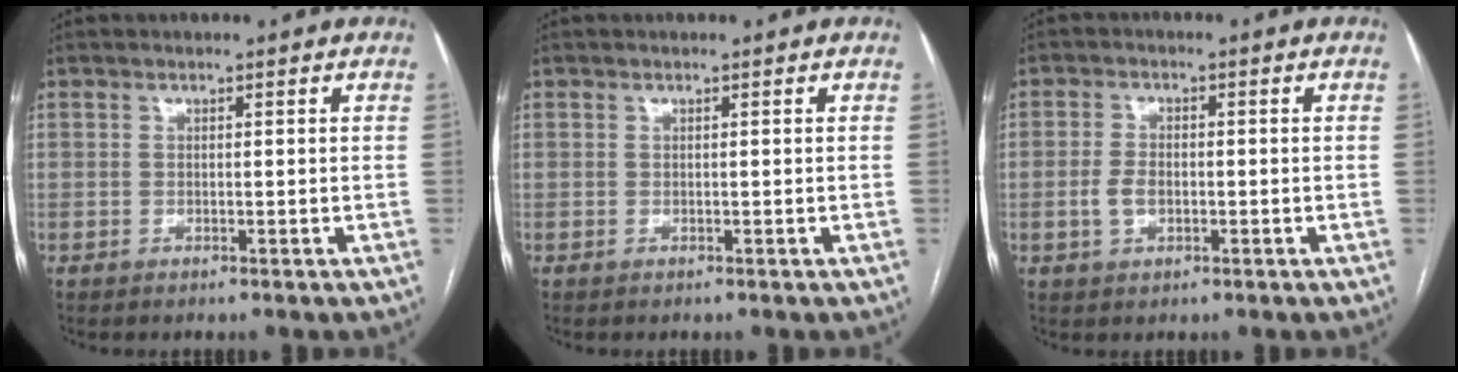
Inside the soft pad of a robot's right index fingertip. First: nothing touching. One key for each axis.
{"total": 0.0}
{"total": 3.4, "fx": -0.8, "fy": 2.0, "fz": 2.6, "tx": -0.059, "ty": 0.004, "tz": -0.014}